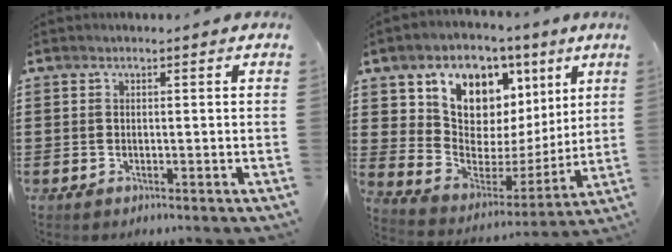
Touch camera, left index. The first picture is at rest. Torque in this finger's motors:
{"motor_torque": [2.14, 0.00, 1.05, 0.21]}